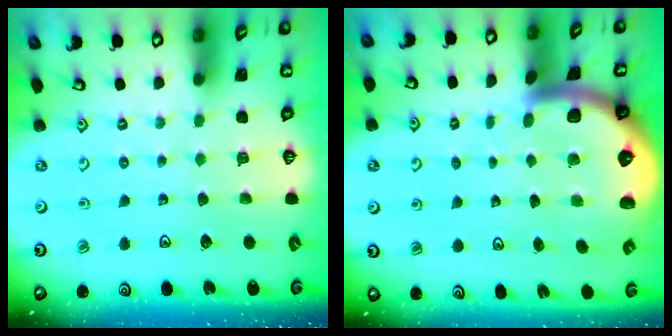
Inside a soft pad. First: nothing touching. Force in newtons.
{"total": 5.2, "press": 5.2, "slide": 0.6}